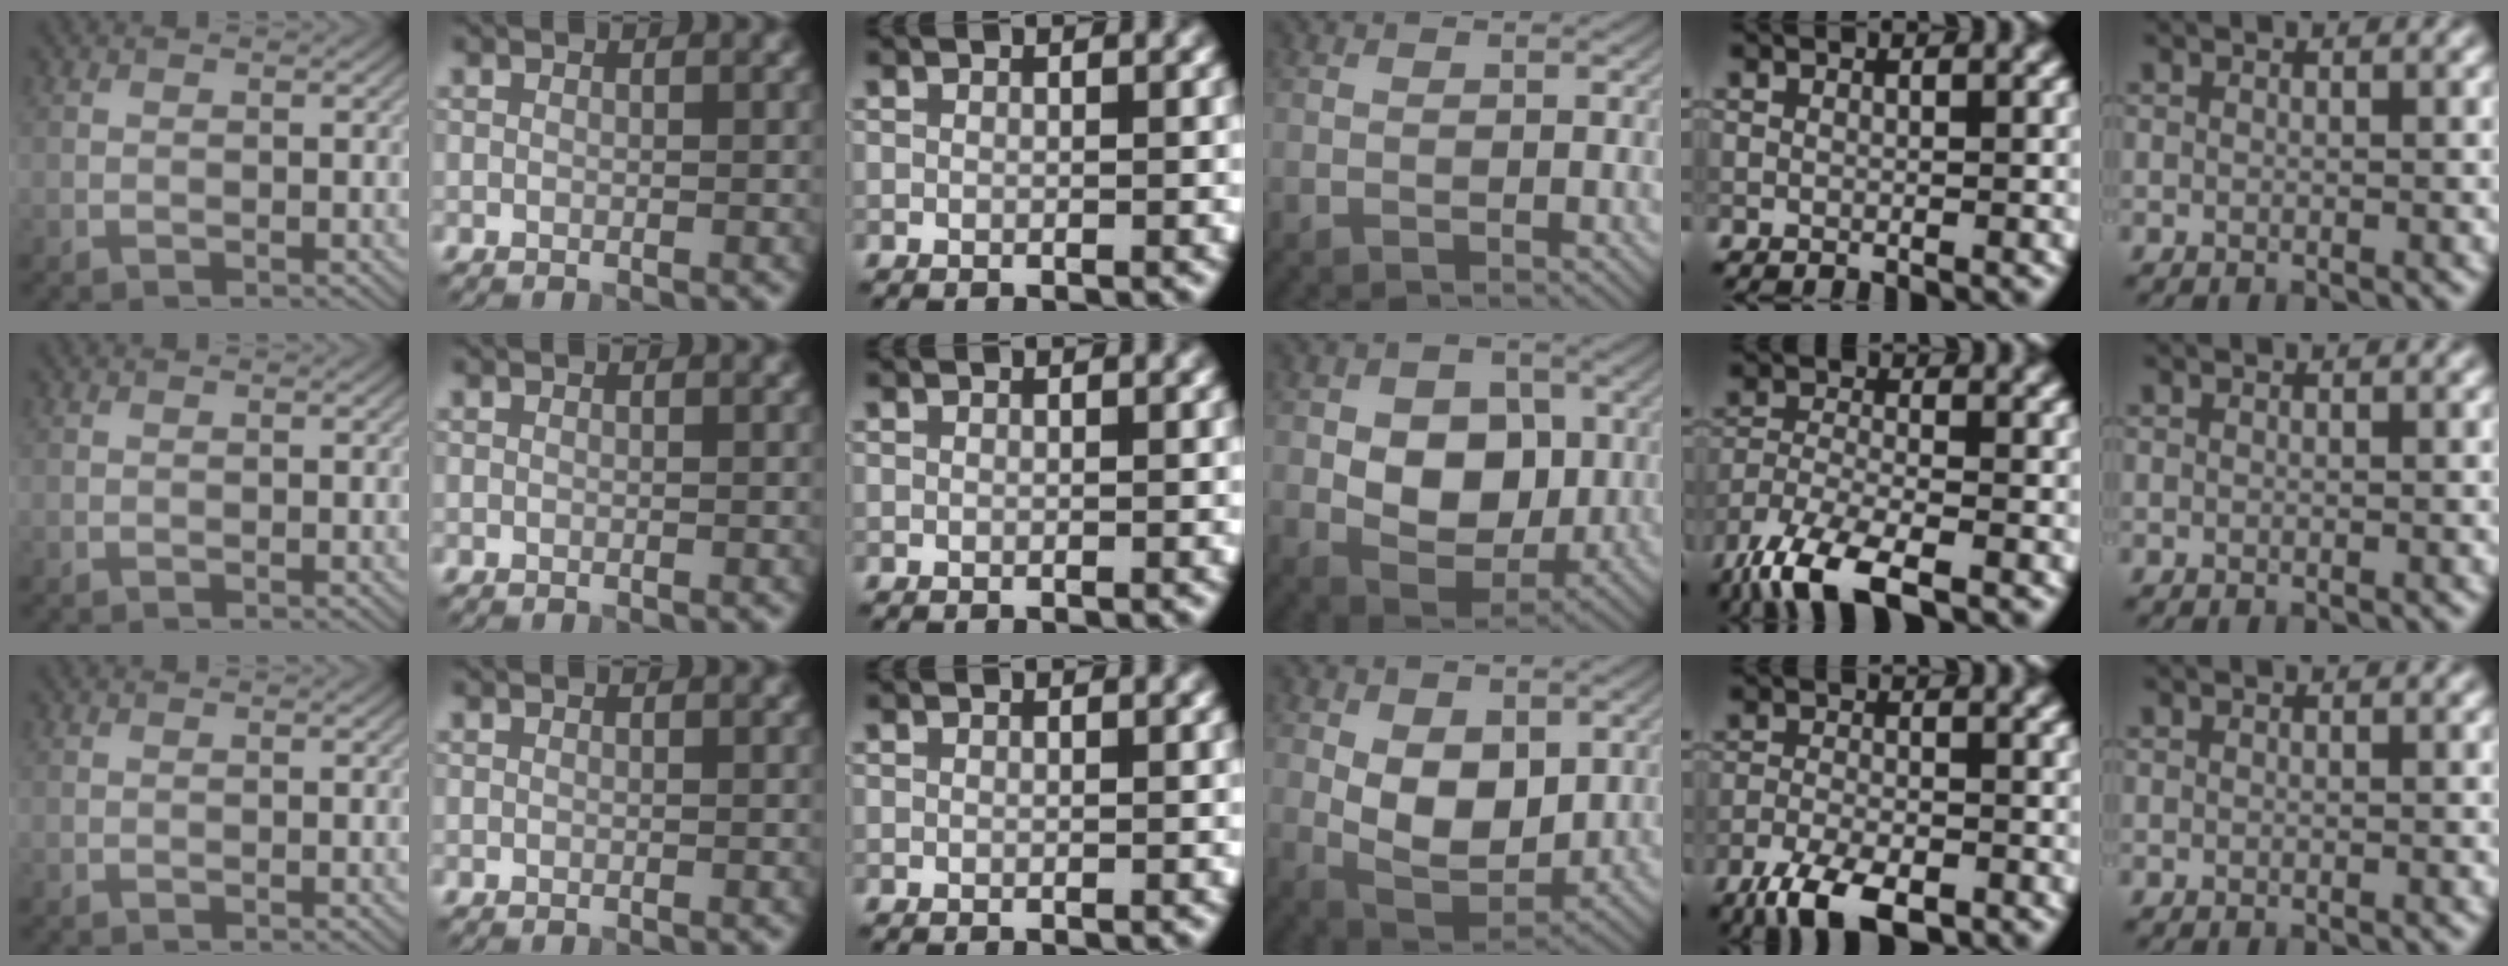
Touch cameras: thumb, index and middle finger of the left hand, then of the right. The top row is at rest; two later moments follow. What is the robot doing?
{"motion": "lift_and_place", "object": "coin"}